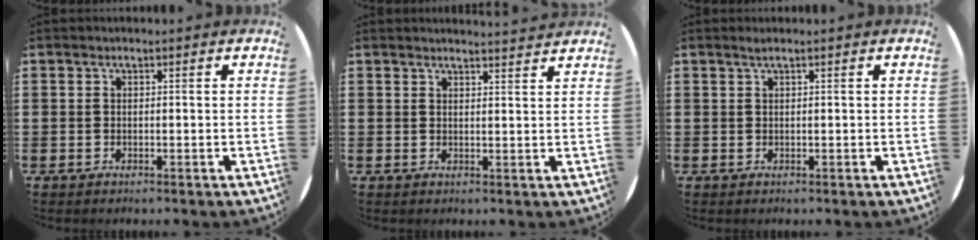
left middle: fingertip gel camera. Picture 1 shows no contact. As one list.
[{"total": 2.4, "force": [2.4, -0.3, 0.1], "torque": [-0.003, -0.010, 0.043]}, {"total": 0.7, "force": [0.4, -0.1, 0.6], "torque": [-0.009, 0.001, 0.007]}]